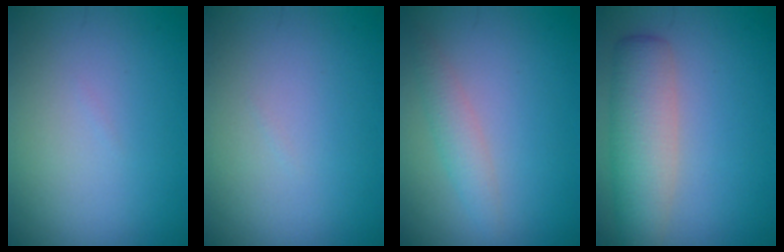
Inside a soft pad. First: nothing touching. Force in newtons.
{"total": 0.0}
{"total": 2.0, "press": 2.0, "slide": 0.1}
{"total": 5.5, "press": 5.5, "slide": 0.2}